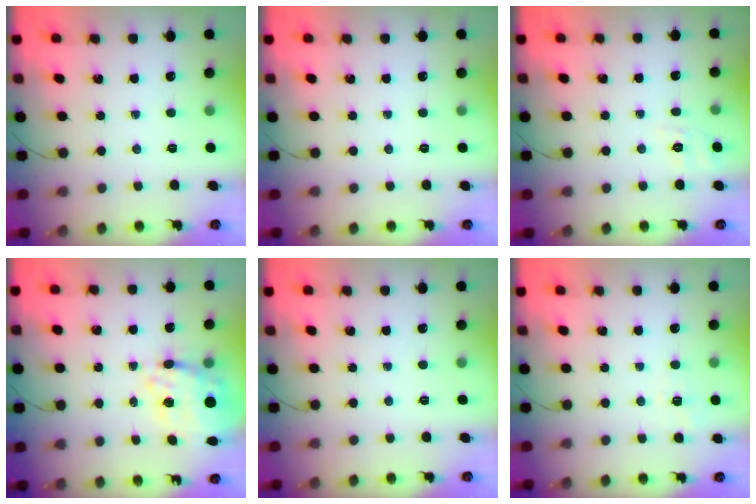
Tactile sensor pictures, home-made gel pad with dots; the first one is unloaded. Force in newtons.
{"total": 0.0}
{"total": 1.9, "press": 0.6, "slide": 1.8}
{"total": 10.4, "press": 9.5, "slide": 4.2}
{"total": 0.0}
{"total": 3.7, "press": 3.2, "slide": 1.7}